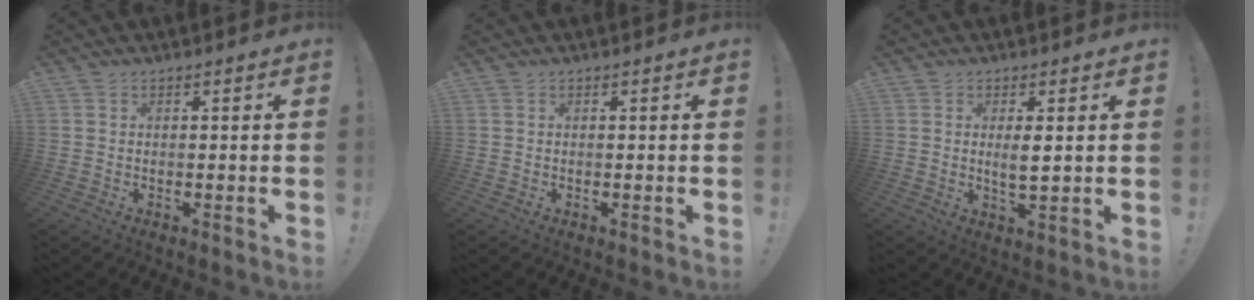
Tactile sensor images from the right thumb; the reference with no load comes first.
{"total": 0.0}
{"total": 3.8, "force": [0.9, 0.9, 3.5], "torque": [-0.053, -0.010, 0.013]}